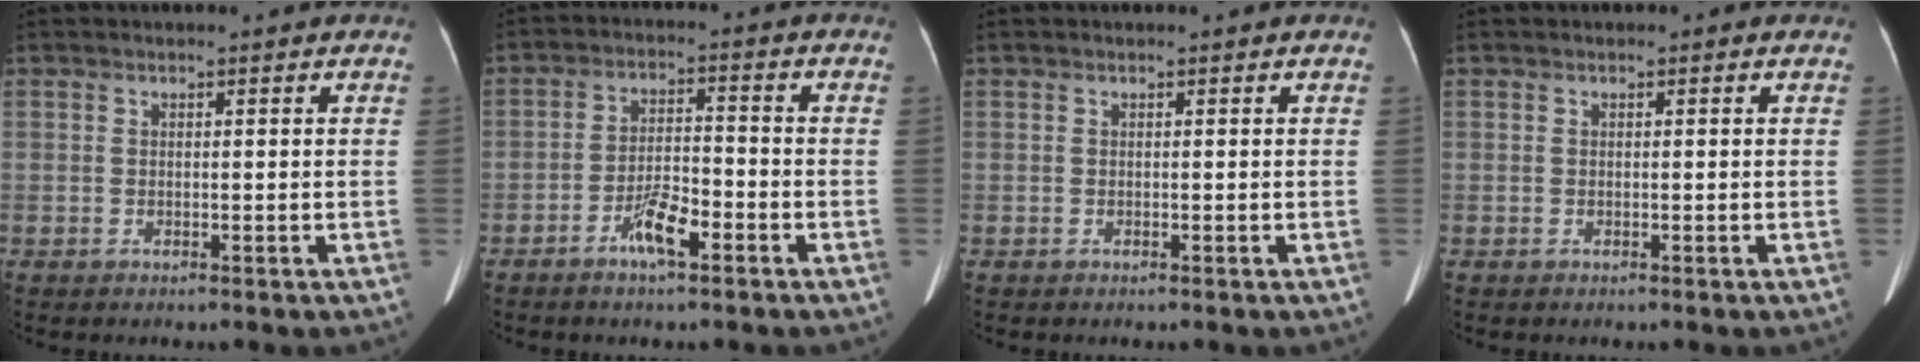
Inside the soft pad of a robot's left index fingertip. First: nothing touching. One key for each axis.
{"total": 5.4, "fx": -3.4, "fy": 1.2, "fz": 4.0, "tx": -0.082, "ty": 0.001, "tz": -0.060}
{"total": 0.0}
{"total": 0.0}